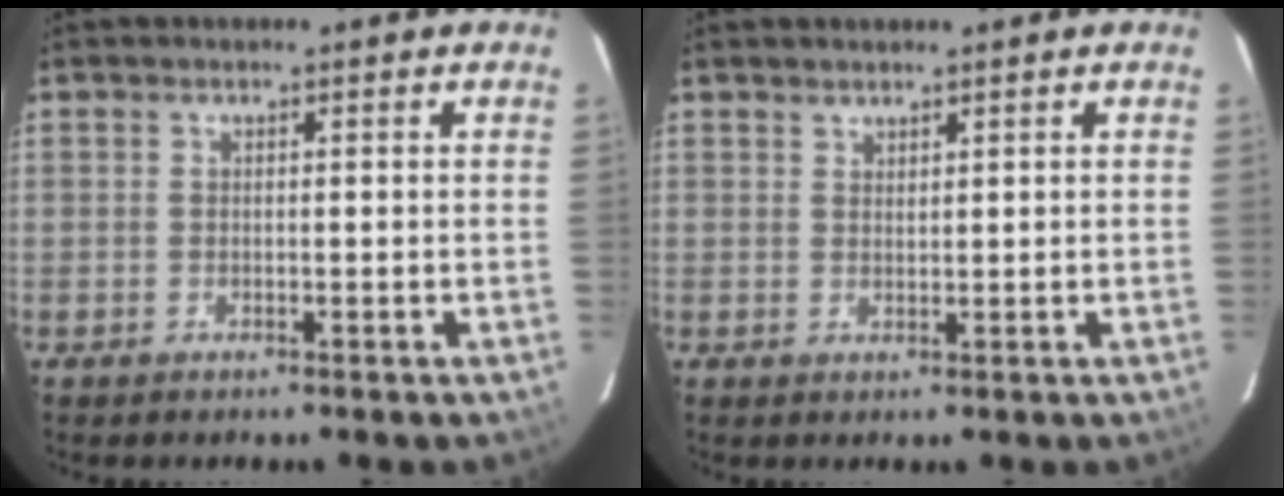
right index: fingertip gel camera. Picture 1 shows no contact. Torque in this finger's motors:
{"motor_torque": [0.01, 0.15, -0.09, 0.01]}